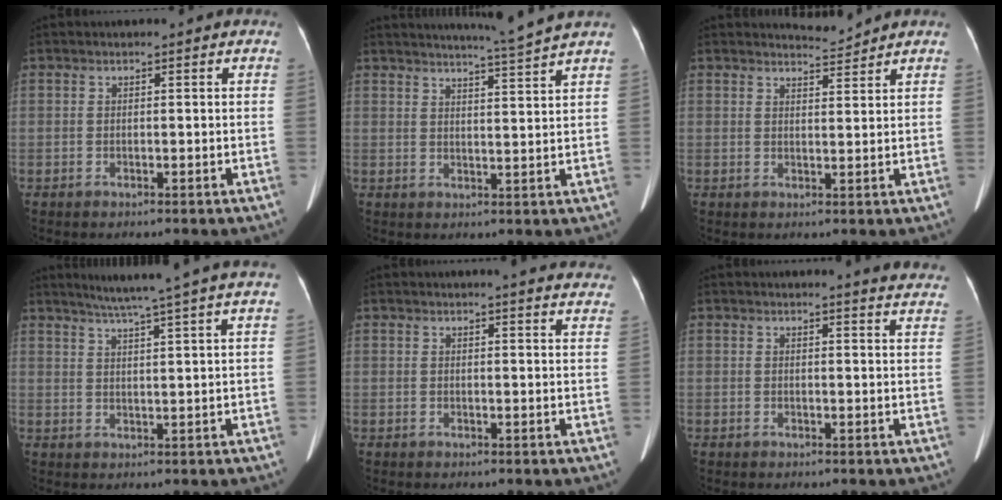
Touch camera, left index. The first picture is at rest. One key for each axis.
{"total": 6.5, "fx": 5.8, "fy": -2.3, "fz": 1.8, "tx": -0.034, "ty": -0.020, "tz": 0.085}
{"total": 2.5, "fx": 2.4, "fy": -0.5, "fz": -0.4, "tx": -0.002, "ty": -0.010, "tz": 0.045}
{"total": 11.3, "fx": 9.3, "fy": -1.8, "fz": 6.2, "tx": -0.096, "ty": 0.006, "tz": 0.117}
{"total": 13.4, "fx": 12.6, "fy": 1.1, "fz": 4.3, "tx": -0.037, "ty": -0.037, "tz": 0.122}
{"total": 8.9, "fx": 8.8, "fy": 0.1, "fz": 1.8, "tx": -0.004, "ty": -0.048, "tz": 0.067}